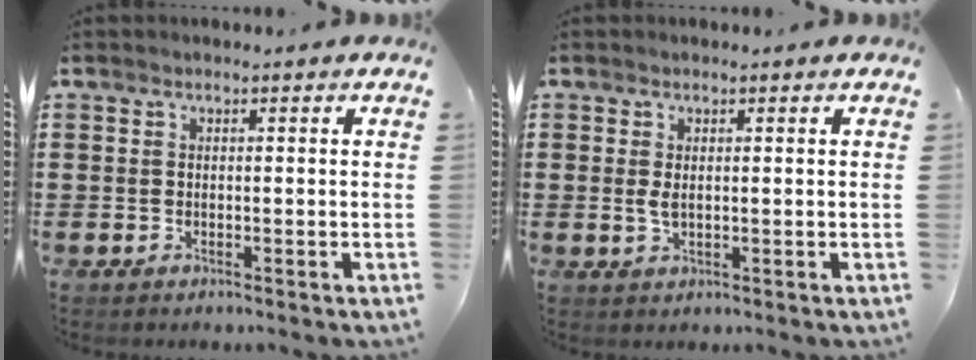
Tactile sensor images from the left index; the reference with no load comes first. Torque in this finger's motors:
{"motor_torque": [0.40, -0.06, 0.15, 0.05]}